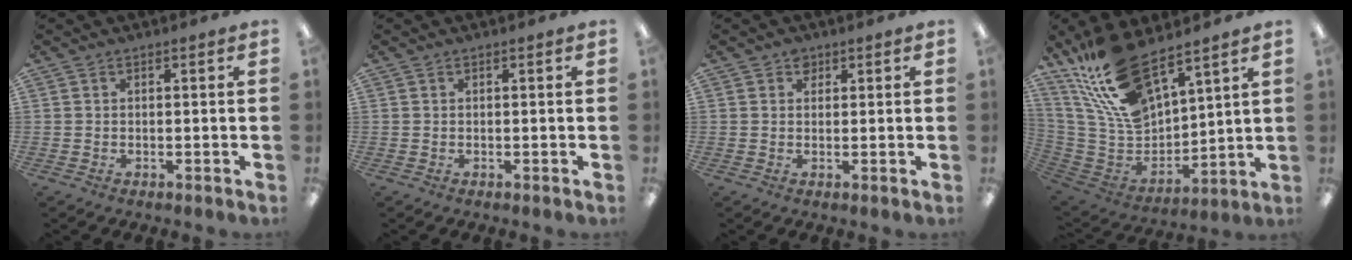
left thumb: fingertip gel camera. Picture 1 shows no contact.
{"total": 0.0}
{"total": 1.9, "force": [1.3, 1.4, 0.5], "torque": [-0.003, -0.001, 0.022]}
{"total": 20.5, "force": [15.1, 8.2, 11.2], "torque": [-0.251, -0.081, 0.273]}